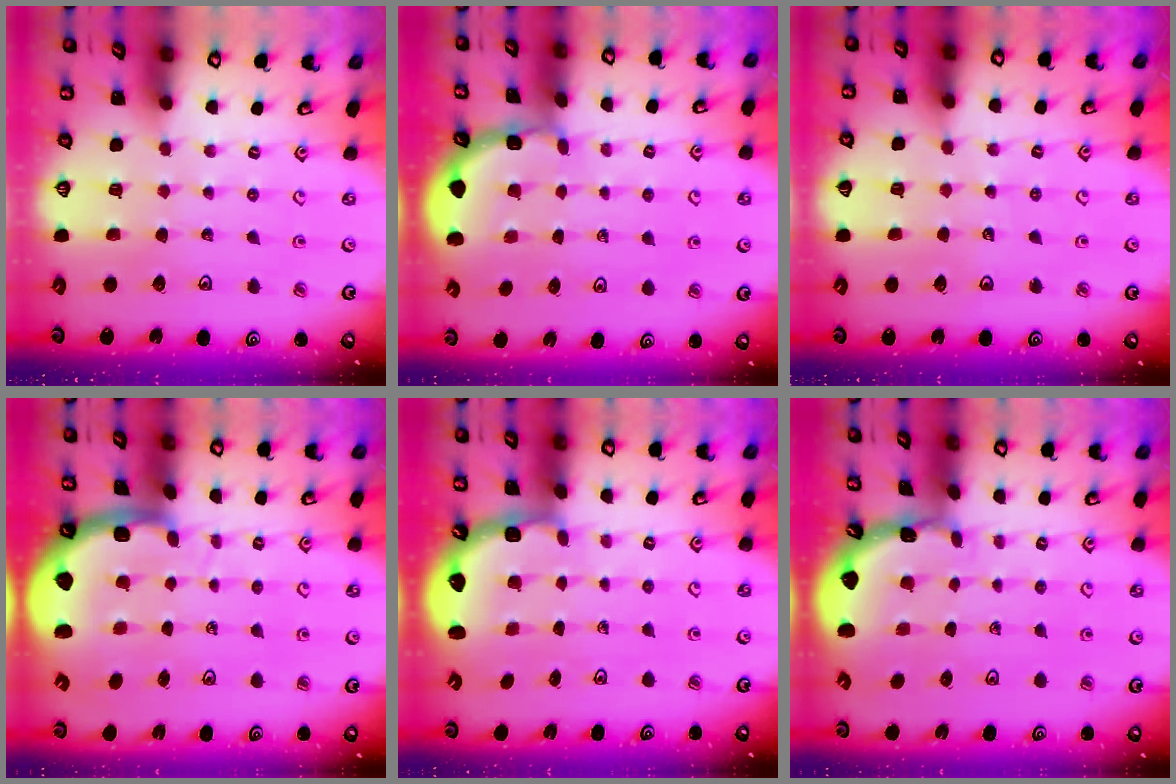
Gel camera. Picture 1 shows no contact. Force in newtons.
{"total": 2.0, "press": 2.0, "slide": 0.2}
{"total": 1.6, "press": 1.6, "slide": 0.2}
{"total": 4.6, "press": 4.3, "slide": 1.8}
{"total": 2.6, "press": 2.2, "slide": 1.4}
{"total": 1.8, "press": 1.8, "slide": 0.1}